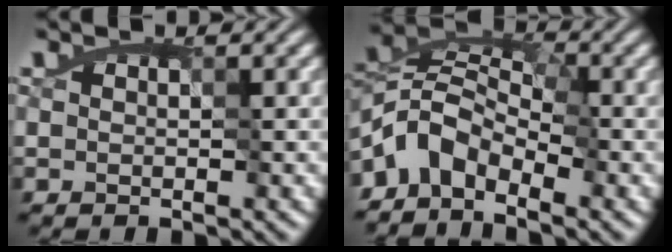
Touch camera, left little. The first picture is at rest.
{"total": 5.3, "force": [-4.8, 2.1, 0.8], "torque": [-0.008, 0.003, -0.106]}